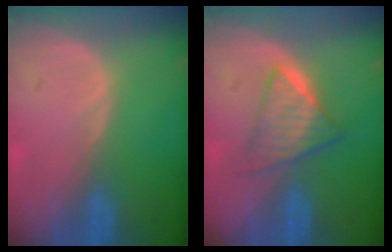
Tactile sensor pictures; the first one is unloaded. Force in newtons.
{"total": 6.2, "press": 5.4, "slide": 3.0}